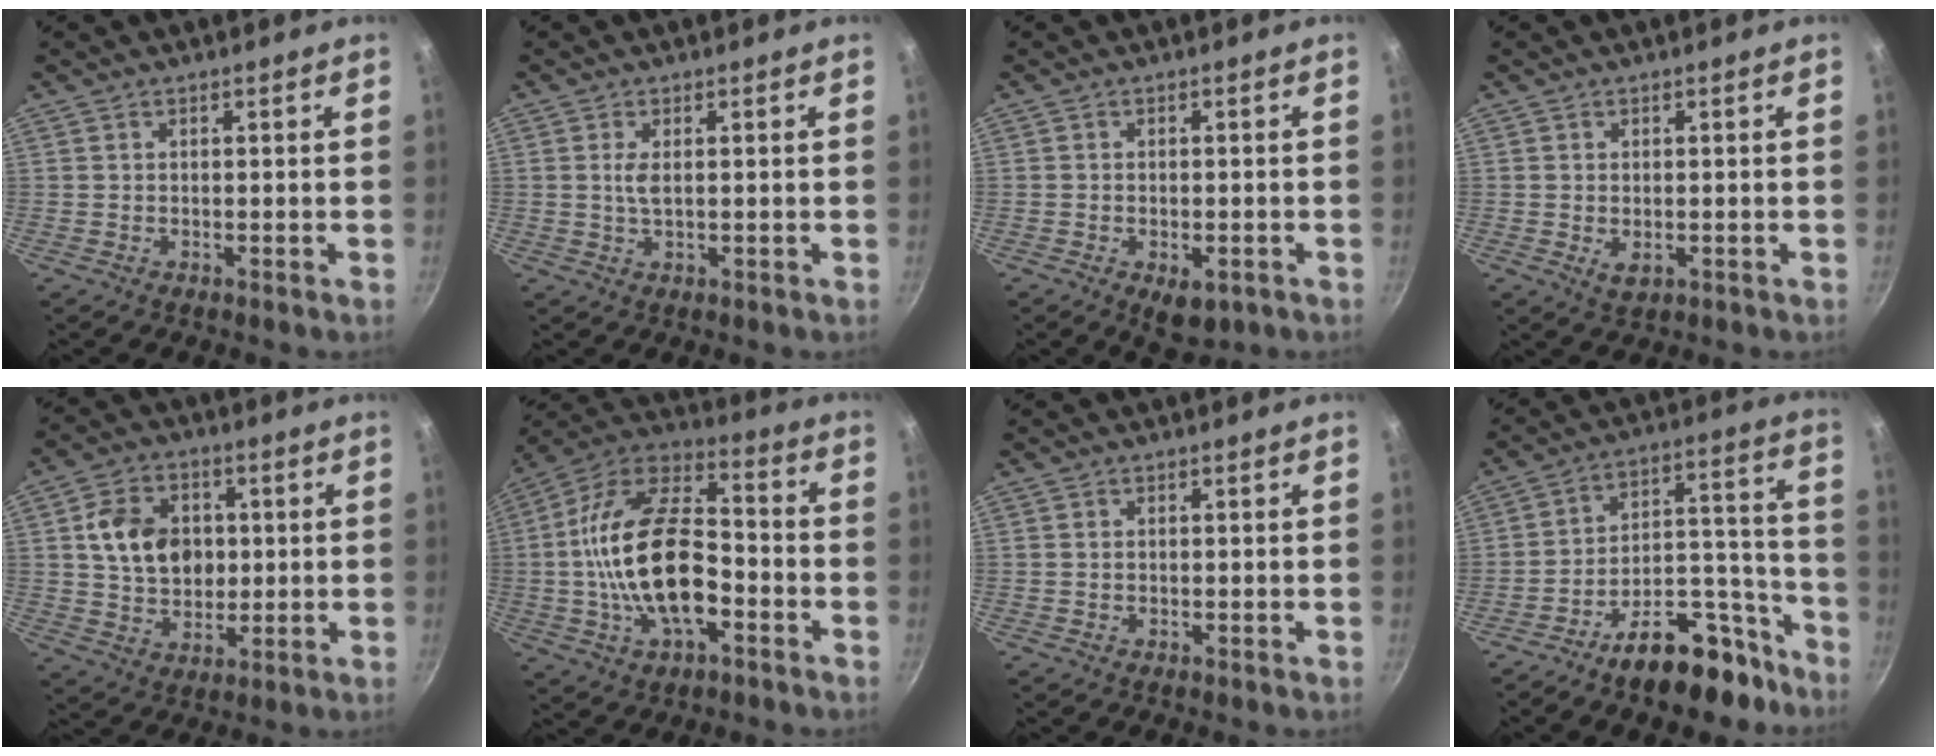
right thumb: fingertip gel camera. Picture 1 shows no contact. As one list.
[{"total": 2.4, "force": [0.4, 0.9, 2.1], "torque": [-0.044, -0.002, 0.008]}, {"total": 5.3, "force": [-2.1, 3.0, 3.9], "torque": [-0.039, 0.004, -0.021]}, {"total": 2.7, "force": [-0.4, 1.7, 2.0], "torque": [-0.033, -0.007, -0.004]}, {"total": 12.4, "force": [1.7, 9.6, 7.6], "torque": [-0.103, 0.002, 0.030]}, {"total": 21.8, "force": [-4.2, 11.7, 18.0], "torque": [-0.316, 0.045, -0.090]}, {"total": 0.7, "force": [0.1, 0.6, 0.3], "torque": [-0.003, 0.003, 0.001]}, {"total": 18.8, "force": [-13.3, 8.4, 10.3], "torque": [-0.099, 0.117, -0.202]}]